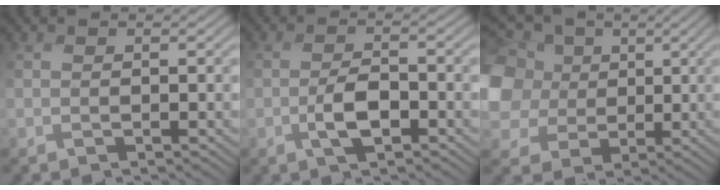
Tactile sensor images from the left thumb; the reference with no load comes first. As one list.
[{"total": 3.4, "force": [-1.4, 1.4, 2.8], "torque": [-0.055, 0.008, -0.032]}, {"total": 14.6, "force": [1.7, 12.3, 7.6], "torque": [-0.268, 0.010, 0.023]}]